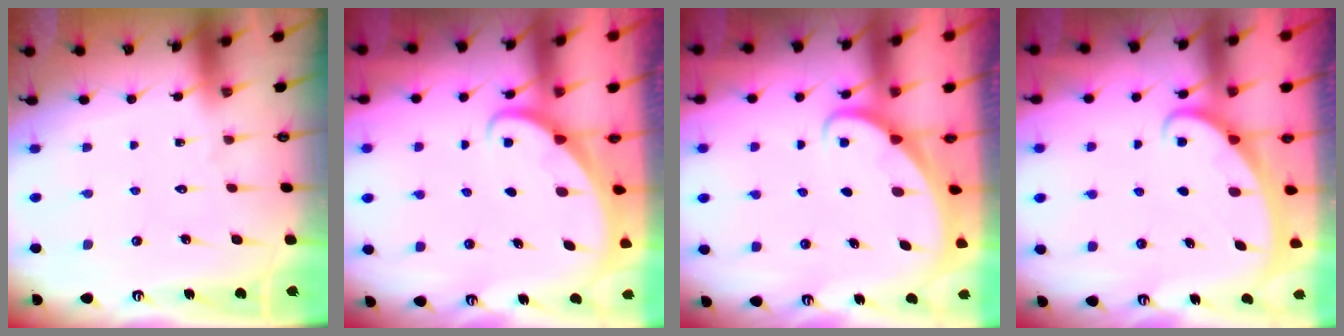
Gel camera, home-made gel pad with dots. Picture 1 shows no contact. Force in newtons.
{"total": 1.8, "press": 1.7, "slide": 0.0}
{"total": 1.8, "press": 1.7, "slide": 0.1}
{"total": 2.2, "press": 2.2, "slide": 0.1}